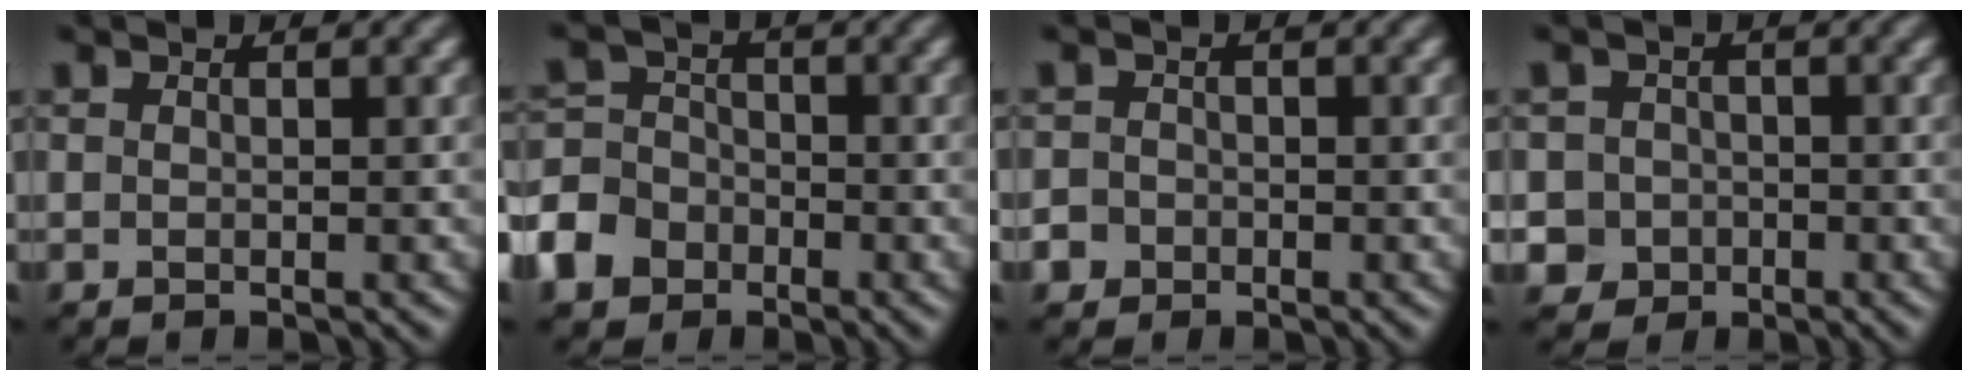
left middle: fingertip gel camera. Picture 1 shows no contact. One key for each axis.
{"total": 6.5, "fx": -3.7, "fy": 4.9, "fz": 2.1, "tx": -0.039, "ty": -0.011, "tz": -0.083}
{"total": 2.4, "fx": -1.1, "fy": 2.1, "fz": 0.5, "tx": 0.001, "ty": 0.005, "tz": -0.028}
{"total": 3.9, "fx": -1.0, "fy": 3.8, "fz": 0.6, "tx": 0.011, "ty": 0.007, "tz": -0.037}